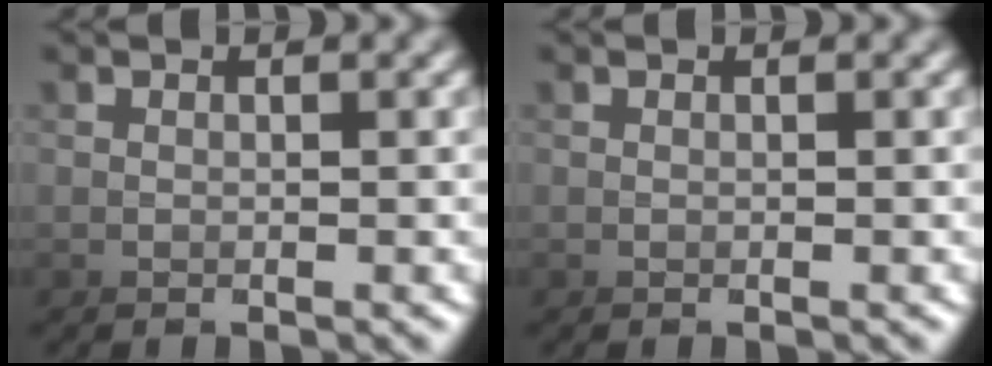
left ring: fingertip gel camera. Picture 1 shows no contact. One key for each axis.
{"total": 0.0}